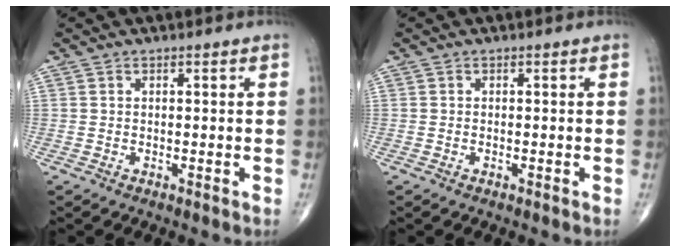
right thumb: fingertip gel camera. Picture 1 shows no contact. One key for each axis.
{"total": 0.0}